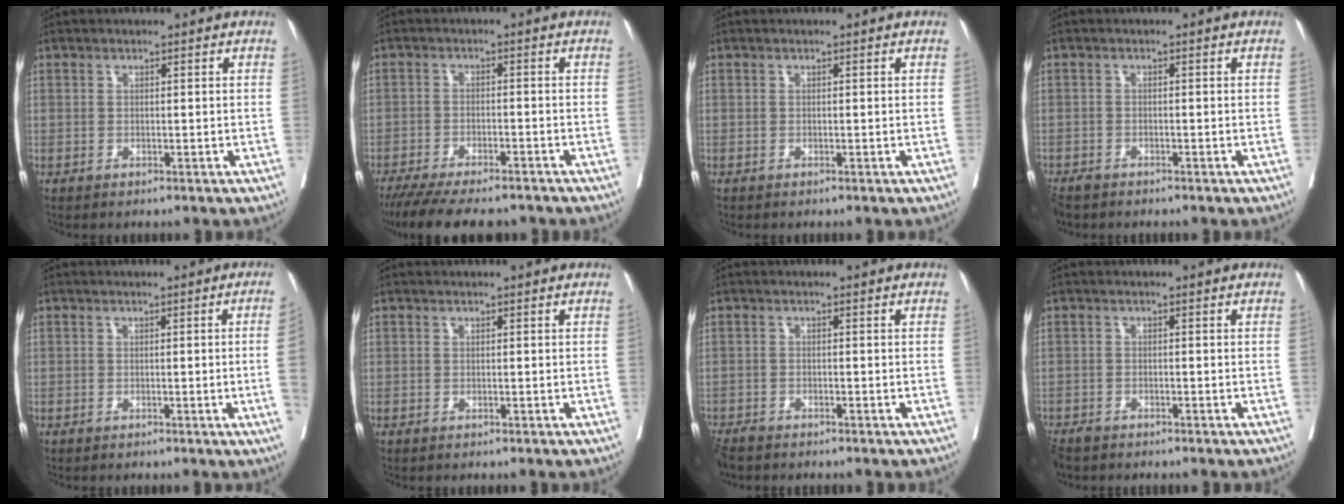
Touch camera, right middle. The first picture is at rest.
{"total": 14.2, "force": [-12.2, 3.2, 6.5], "torque": [-0.125, -0.020, -0.177]}
{"total": 0.0}
{"total": 3.5, "force": [-3.0, 1.4, 1.3], "torque": [-0.023, -0.007, -0.051]}
{"total": 3.0, "force": [-0.4, -1.1, 2.8], "torque": [-0.031, -0.005, -0.004]}
{"total": 0.0}
{"total": 3.7, "force": [-3.4, 1.1, 1.2], "torque": [-0.020, -0.010, -0.062]}
{"total": 4.1, "force": [-3.4, 1.7, 1.4], "torque": [-0.024, -0.007, -0.059]}